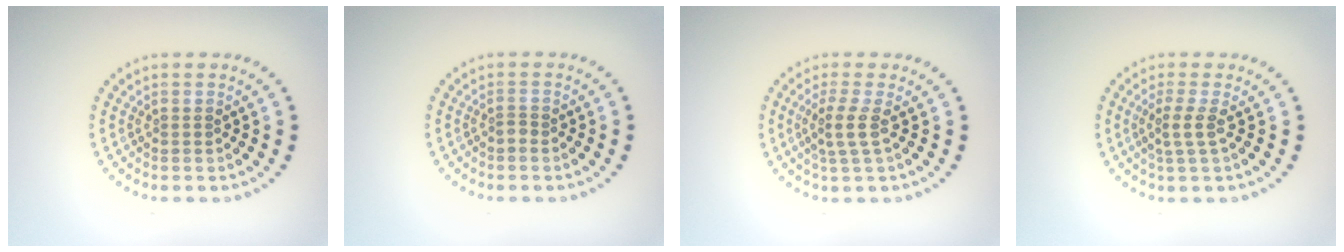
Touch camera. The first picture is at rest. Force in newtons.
{"total": 0.8, "press": 0.5, "slide": 0.7}
{"total": 2.2, "press": 1.7, "slide": 1.5}
{"total": 1.8, "press": 1.4, "slide": 1.1}